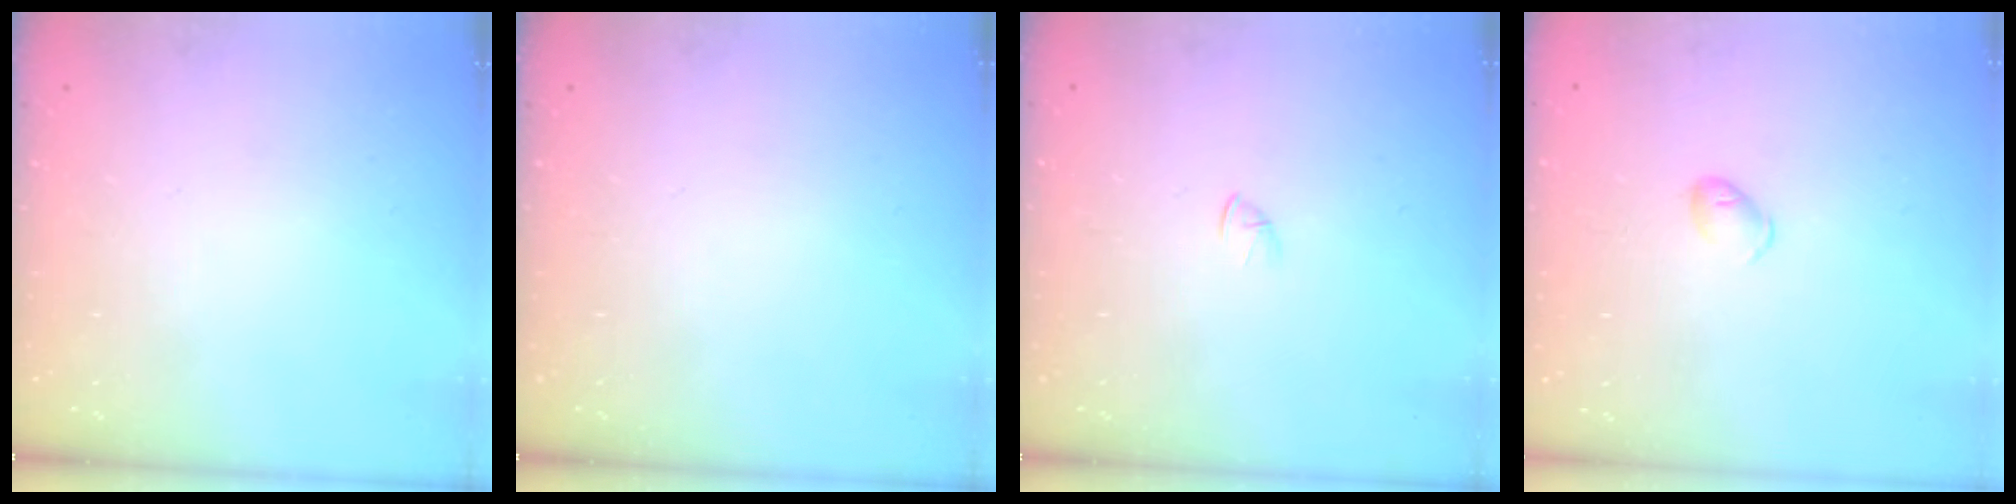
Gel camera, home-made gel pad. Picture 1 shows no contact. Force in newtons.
{"total": 0.0}
{"total": 1.2, "press": 1.1, "slide": 0.3}
{"total": 4.8, "press": 4.8, "slide": 0.7}